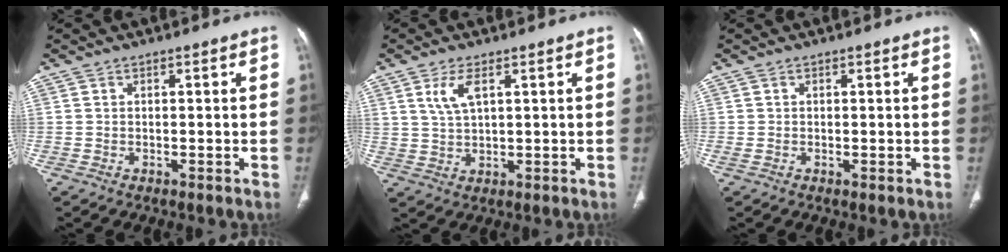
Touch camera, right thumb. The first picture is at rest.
{"total": 4.9, "force": [2.2, 2.1, 3.8], "torque": [-0.078, -0.008, 0.052]}
{"total": 0.8, "force": [-0.1, 0.3, 0.7], "torque": [-0.017, -0.004, 0.000]}